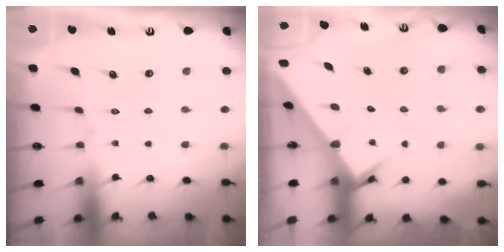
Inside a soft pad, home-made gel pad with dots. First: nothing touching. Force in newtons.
{"total": 3.6, "press": 3.6, "slide": 0.3}